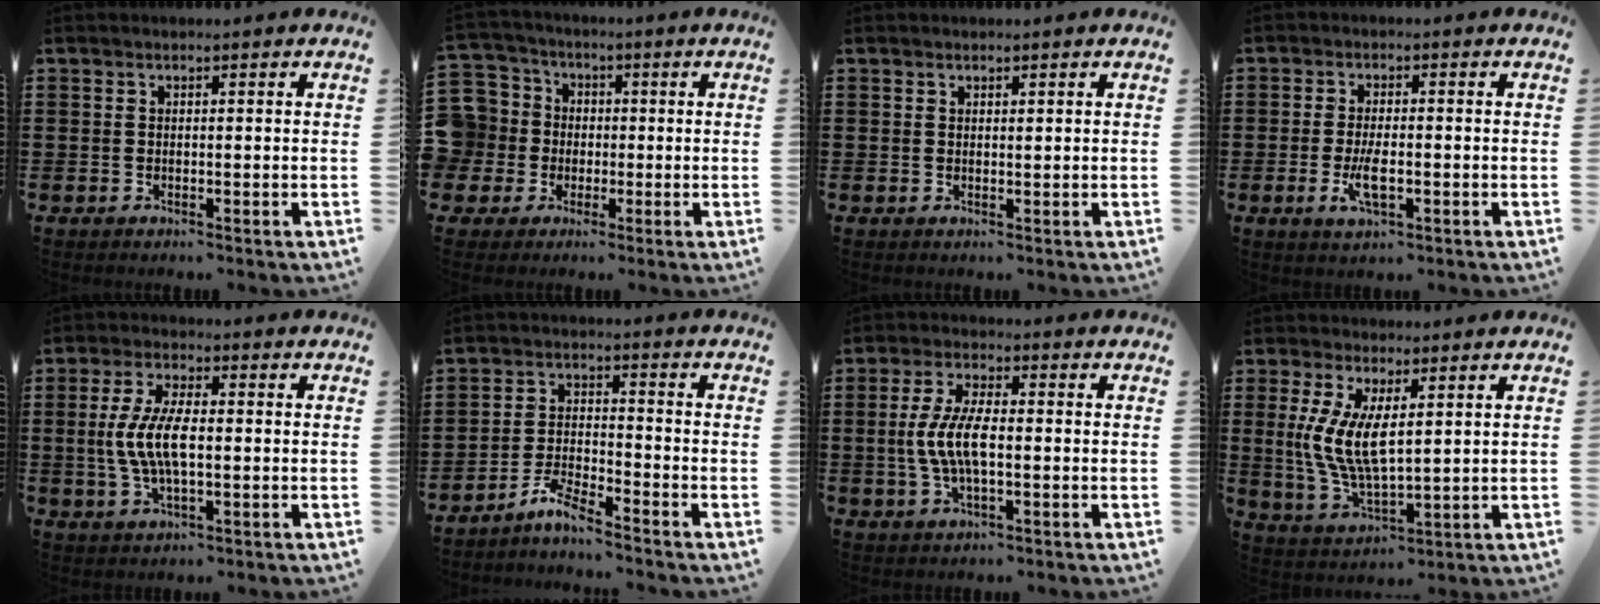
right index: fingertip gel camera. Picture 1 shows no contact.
{"total": 7.5, "force": [-0.4, 7.5, 0.8], "torque": [-0.086, -0.004, -0.014]}
{"total": 0.7, "force": [0.5, 0.3, 0.2], "torque": [-0.004, 0.002, 0.011]}
{"total": 4.4, "force": [-1.2, 1.5, 3.9], "torque": [-0.086, -0.005, -0.026]}
{"total": 7.8, "force": [-0.5, 3.0, 7.2], "torque": [-0.171, -0.008, -0.021]}
{"total": 4.6, "force": [-4.3, 0.0, 1.4], "torque": [-0.043, -0.002, -0.090]}
{"total": 7.1, "force": [-0.8, 2.6, 6.6], "torque": [-0.150, -0.006, -0.024]}
{"total": 8.7, "force": [1.4, 3.6, 7.8], "torque": [-0.172, -0.001, 0.022]}